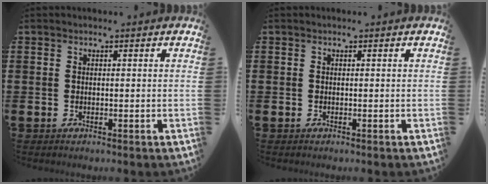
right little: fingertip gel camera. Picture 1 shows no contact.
{"total": 0.0}